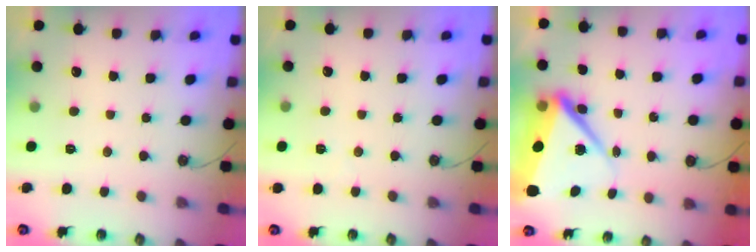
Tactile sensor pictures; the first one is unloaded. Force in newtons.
{"total": 2.0, "press": 1.9, "slide": 0.8}
{"total": 12.2, "press": 11.3, "slide": 4.5}